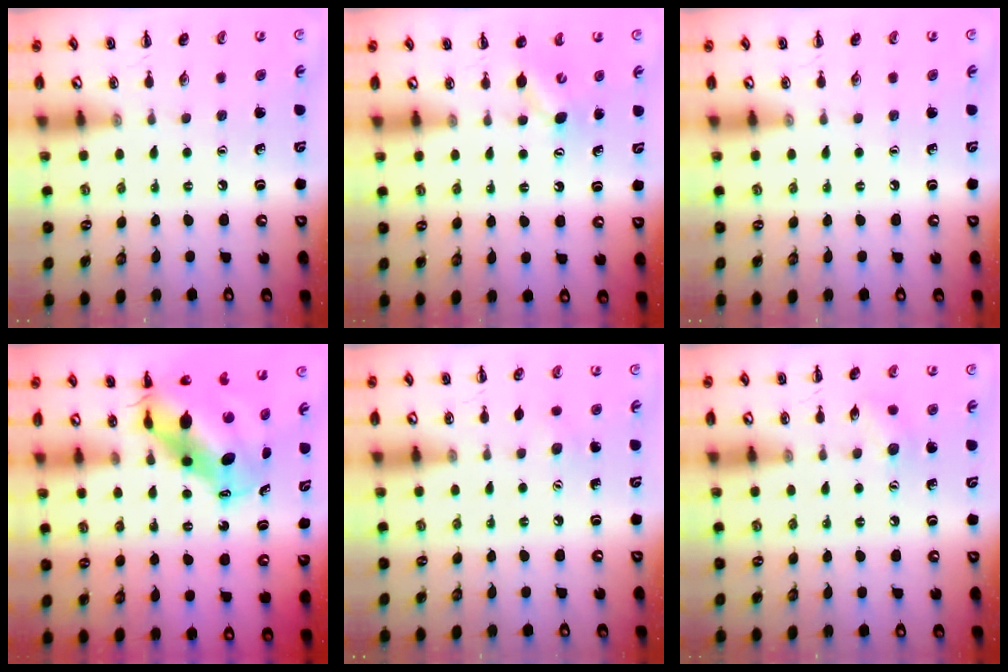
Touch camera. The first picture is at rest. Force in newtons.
{"total": 4.3, "press": 4.1, "slide": 1.0}
{"total": 0.0}
{"total": 9.7, "press": 9.3, "slide": 2.8}
{"total": 3.3, "press": 3.2, "slide": 0.9}
{"total": 6.3, "press": 6.0, "slide": 1.7}